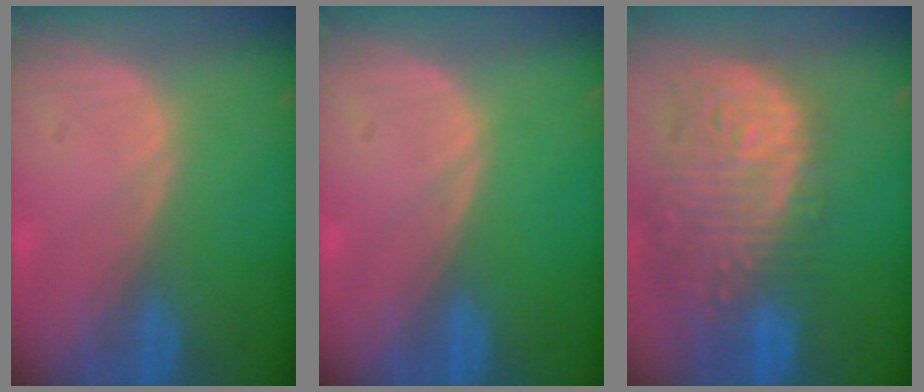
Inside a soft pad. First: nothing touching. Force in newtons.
{"total": 0.0}
{"total": 14.2, "press": 11.7, "slide": 8.1}